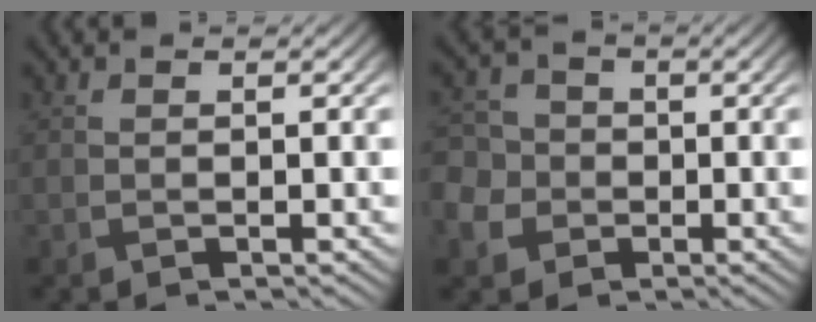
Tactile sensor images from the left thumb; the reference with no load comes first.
{"total": 7.8, "force": [-2.3, 7.0, 2.6], "torque": [-0.097, -0.013, -0.067]}